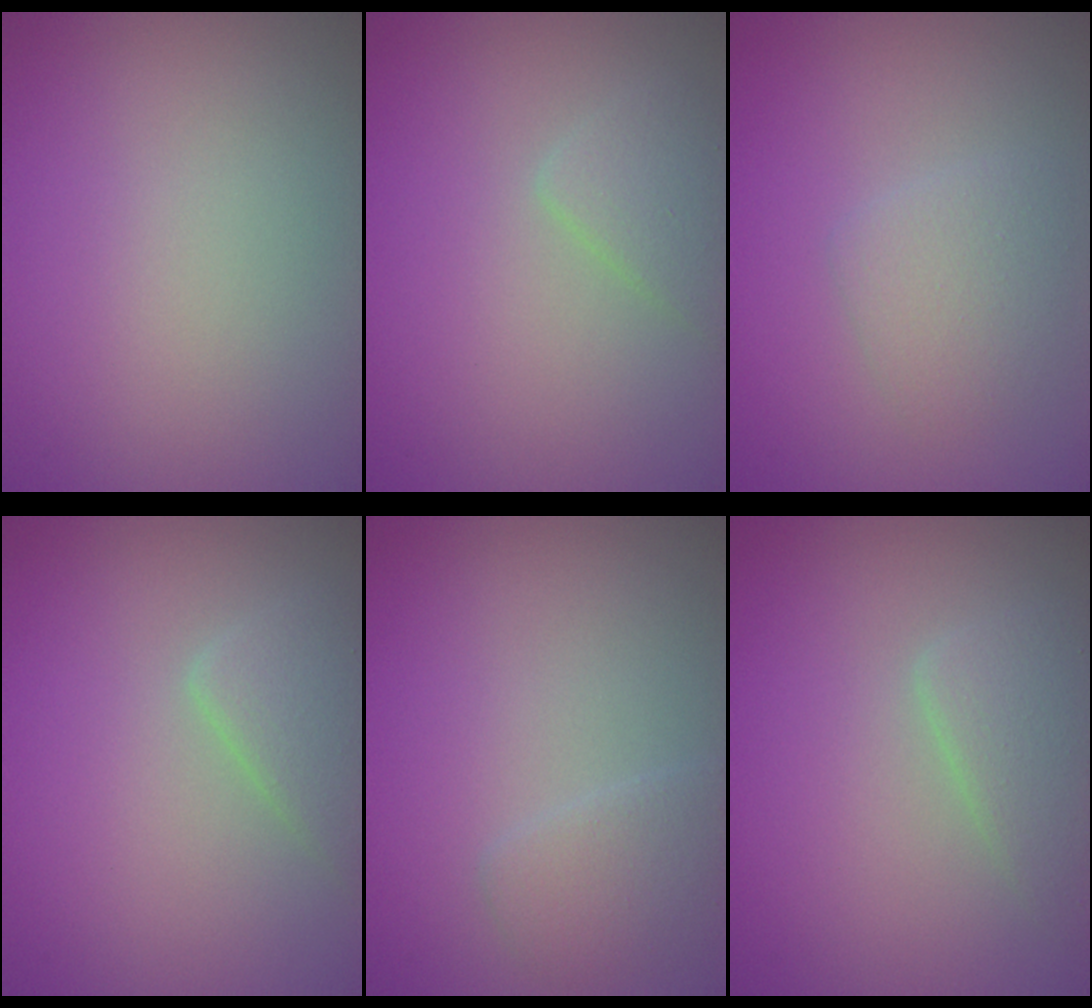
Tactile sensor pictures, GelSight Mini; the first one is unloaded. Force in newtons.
{"total": 1.8, "press": 1.8, "slide": 0.1}
{"total": 2.1, "press": 2.1, "slide": 0.1}
{"total": 2.6, "press": 2.6, "slide": 0.0}
{"total": 2.1, "press": 2.1, "slide": 0.2}
{"total": 2.7, "press": 2.7, "slide": 0.1}